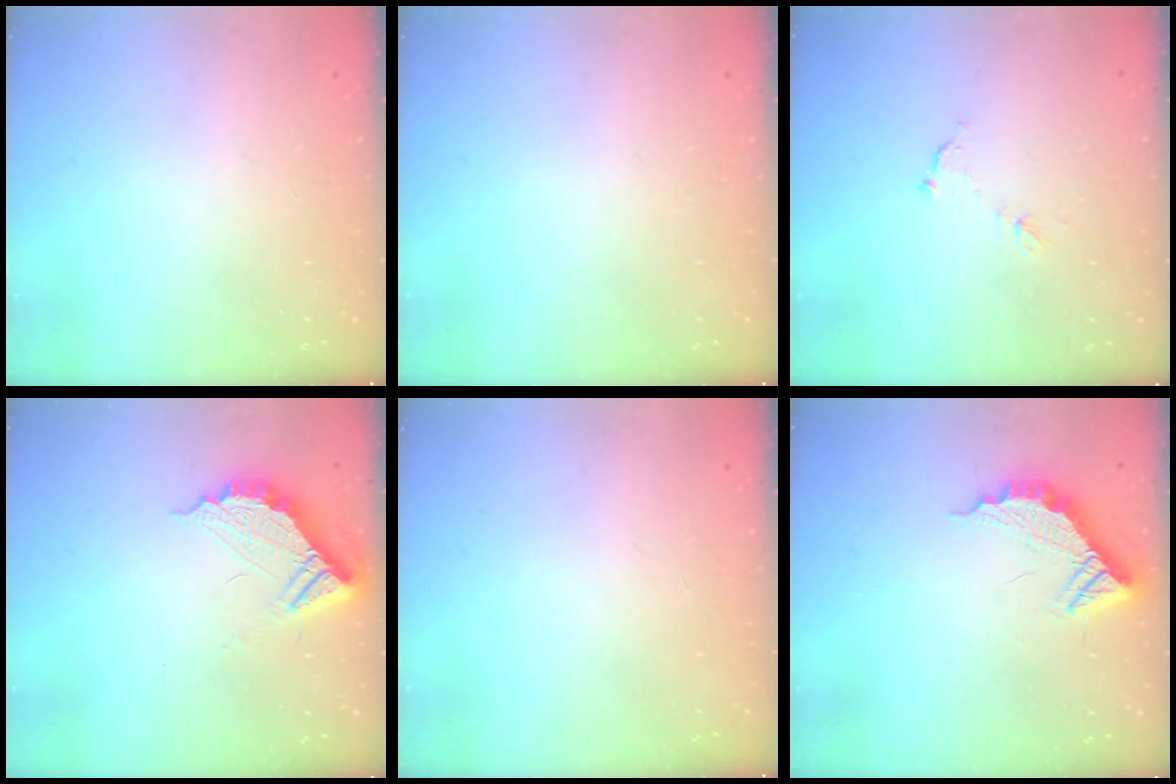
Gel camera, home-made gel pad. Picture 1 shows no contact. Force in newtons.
{"total": 0.0}
{"total": 6.3, "press": 6.3, "slide": 0.2}
{"total": 10.6, "press": 10.5, "slide": 1.0}
{"total": 0.0}
{"total": 14.3, "press": 14.2, "slide": 1.0}